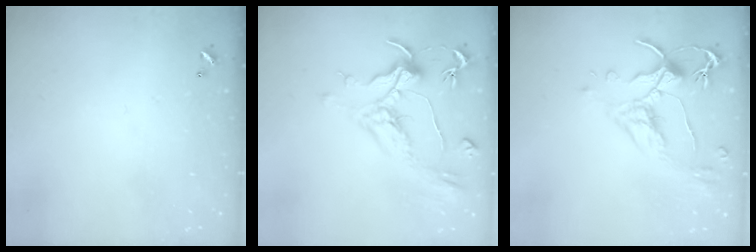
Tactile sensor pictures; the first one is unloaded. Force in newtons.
{"total": 1.1, "press": 0.1, "slide": 1.1}
{"total": 2.5, "press": 2.1, "slide": 1.4}